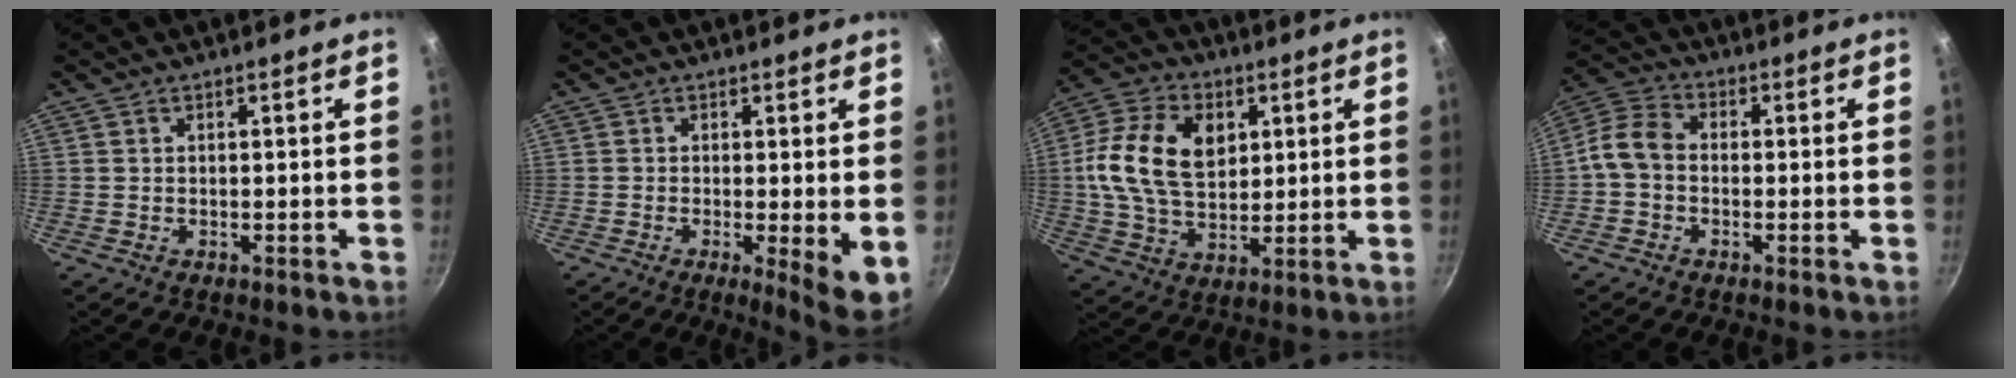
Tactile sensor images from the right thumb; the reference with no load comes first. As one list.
[{"total": 6.4, "force": [-0.6, 1.2, 6.2], "torque": [-0.086, -0.018, -0.008]}, {"total": 16.4, "force": [3.3, 11.1, 11.6], "torque": [-0.203, 0.004, 0.052]}, {"total": 6.9, "force": [-1.2, 5.1, 4.4], "torque": [-0.086, 0.030, -0.043]}]